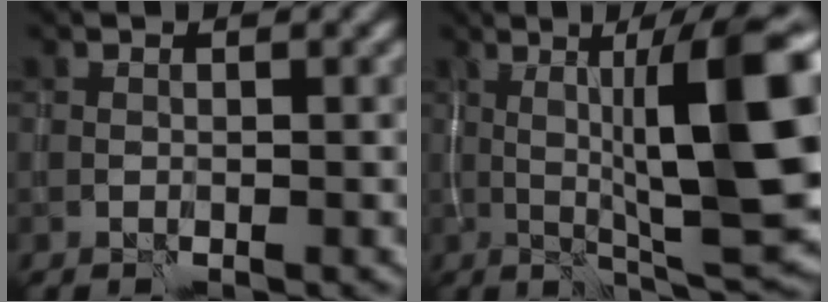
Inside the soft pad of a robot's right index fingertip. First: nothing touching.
{"total": 13.2, "force": [1.4, 2.4, 12.9], "torque": [-0.185, 0.009, 0.023]}